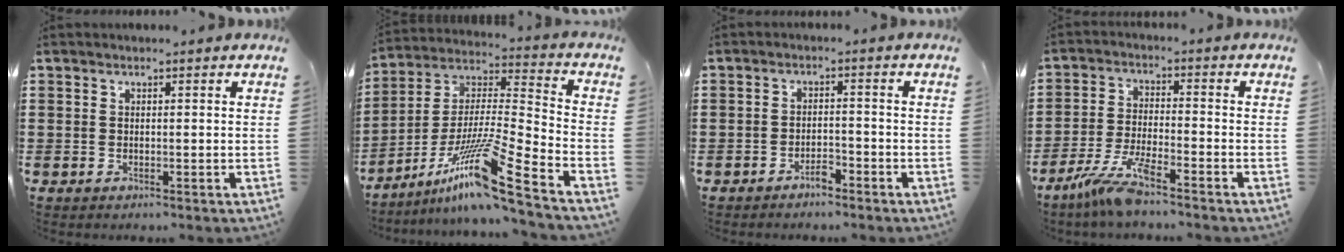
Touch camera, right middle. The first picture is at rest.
{"total": 15.2, "force": [-9.8, 0.8, 11.7], "torque": [-0.227, -0.001, -0.183]}
{"total": 2.3, "force": [-2.0, 0.5, 1.0], "torque": [-0.022, 0.003, -0.041]}
{"total": 6.7, "force": [-5.3, 0.2, 4.1], "torque": [-0.099, -0.018, -0.105]}